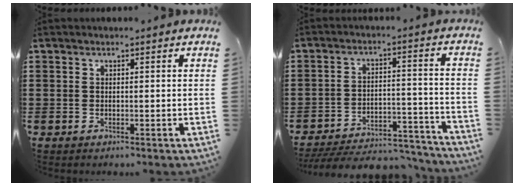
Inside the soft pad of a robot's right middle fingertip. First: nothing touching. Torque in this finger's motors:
{"motor_torque": [1.11, -1.03, 0.24, 0.19]}